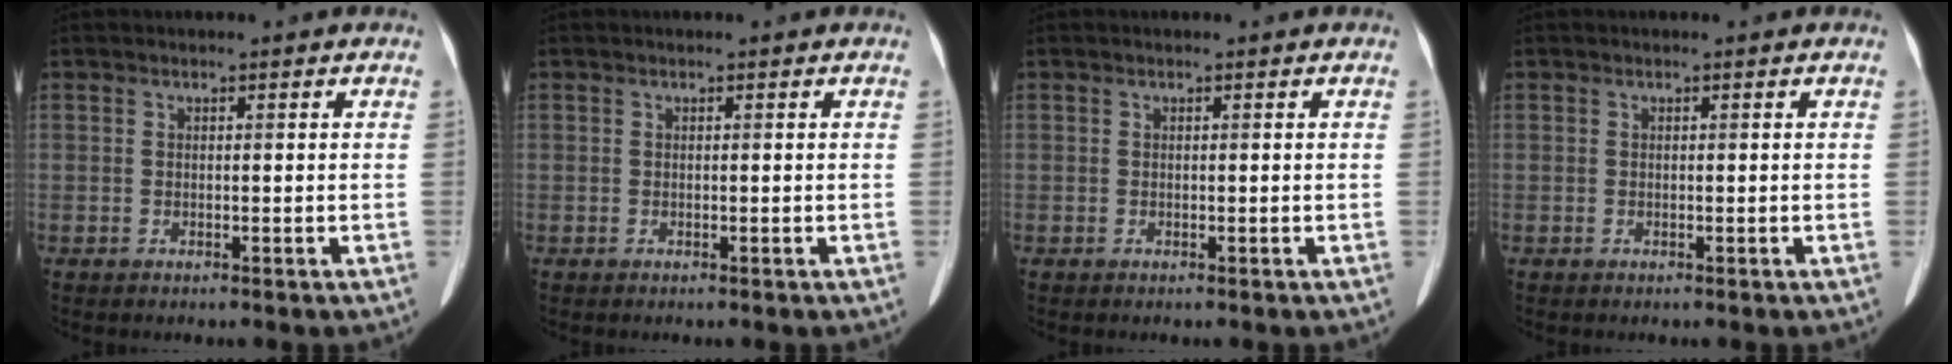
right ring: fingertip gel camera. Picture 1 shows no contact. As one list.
[{"total": 0.0}, {"total": 0.0}, {"total": 0.0}]